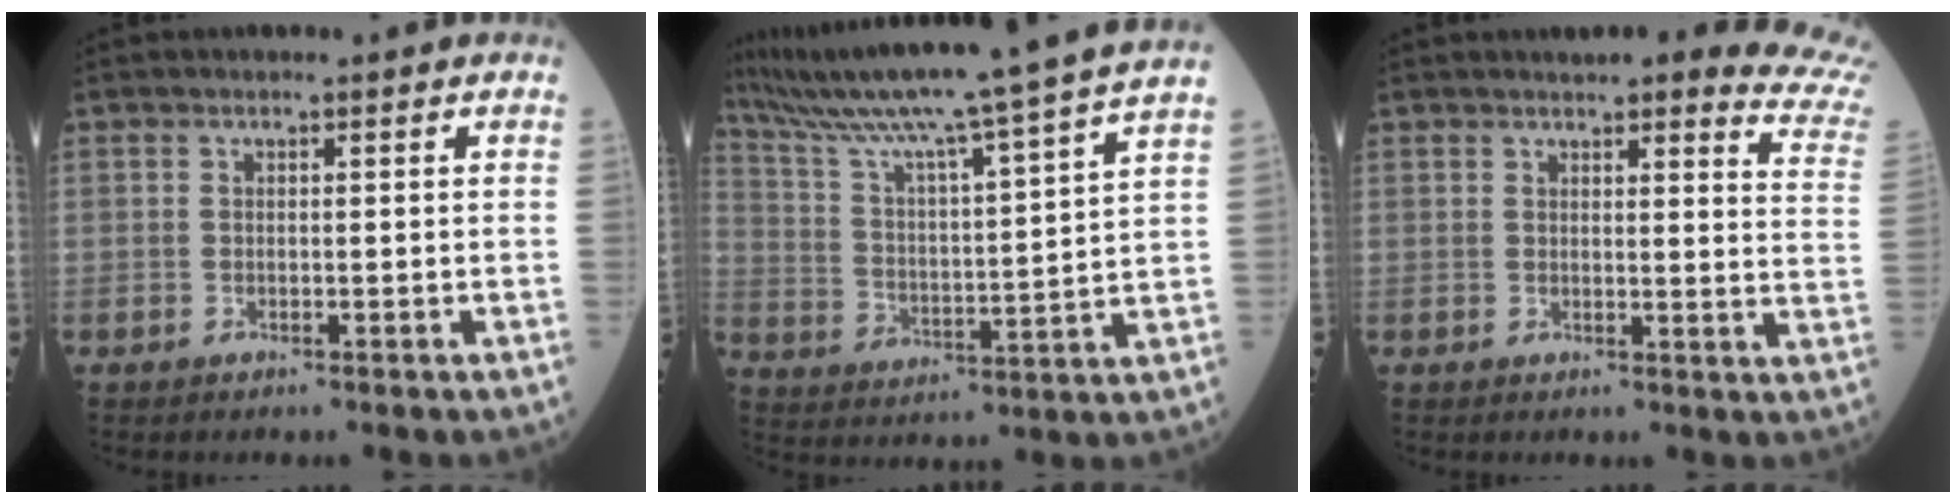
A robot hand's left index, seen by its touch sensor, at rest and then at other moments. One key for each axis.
{"total": 23.5, "fx": 20.1, "fy": -2.9, "fz": 11.8, "tx": -0.208, "ty": -0.035, "tz": 0.294}
{"total": 14.7, "fx": 13.3, "fy": 1.9, "fz": 5.9, "tx": -0.047, "ty": -0.050, "tz": 0.119}